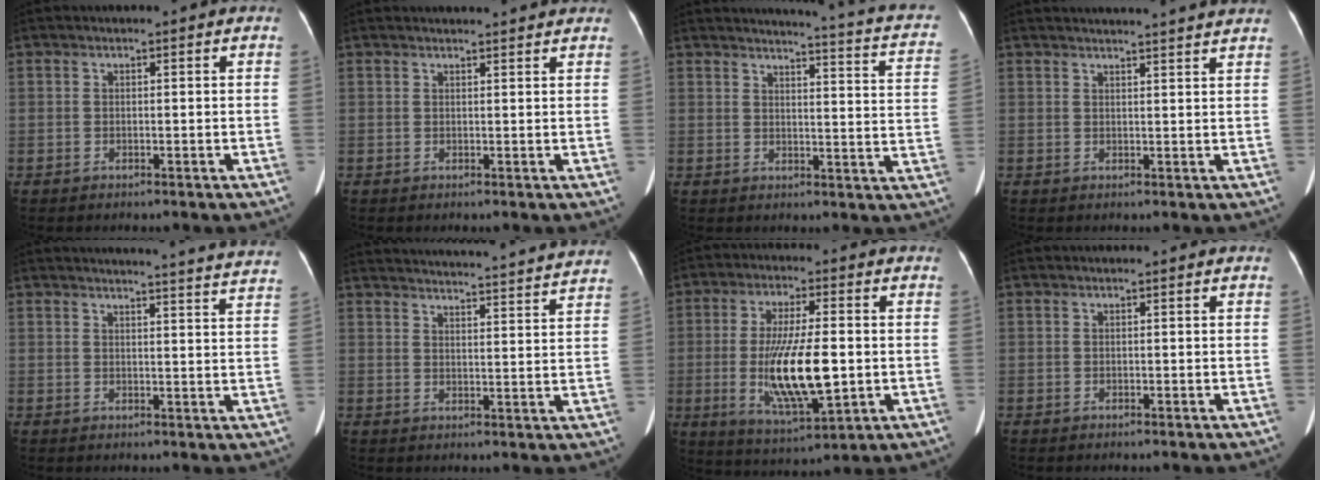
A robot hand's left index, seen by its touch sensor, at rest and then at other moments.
{"total": 5.7, "force": [5.5, 0.4, 1.4], "torque": [-0.020, 0.020, 0.055]}
{"total": 15.1, "force": [12.7, 1.4, 7.9], "torque": [-0.101, -0.052, 0.117]}
{"total": 12.5, "force": [11.9, -0.4, 3.6], "torque": [-0.051, -0.004, 0.132]}
{"total": 19.9, "force": [19.4, -0.1, 4.7], "torque": [-0.061, -0.066, 0.210]}
{"total": 27.0, "force": [26.0, 0.9, 7.3], "torque": [-0.111, -0.032, 0.320]}
{"total": 13.5, "force": [-1.6, 3.1, 13.0], "torque": [-0.247, -0.015, -0.020]}
{"total": 0.0}